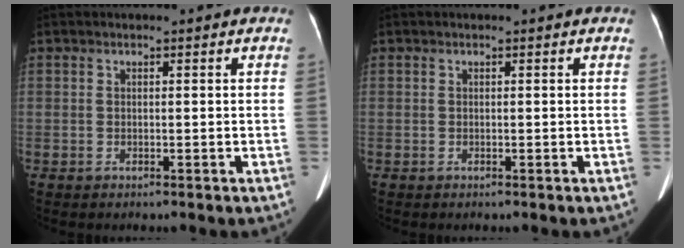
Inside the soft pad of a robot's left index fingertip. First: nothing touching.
{"total": 0.0}